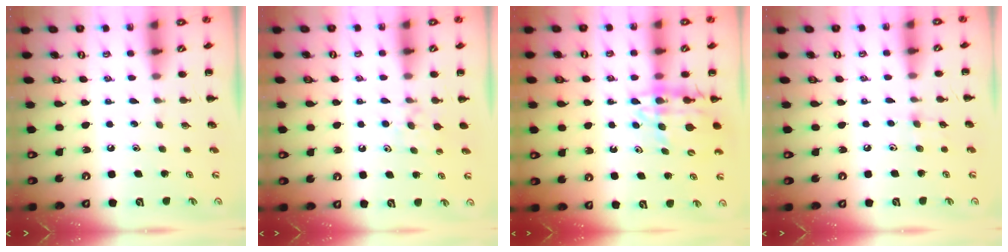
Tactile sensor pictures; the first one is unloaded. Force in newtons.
{"total": 5.7, "press": 5.4, "slide": 1.9}
{"total": 12.5, "press": 12.1, "slide": 3.3}
{"total": 3.2, "press": 3.1, "slide": 1.0}